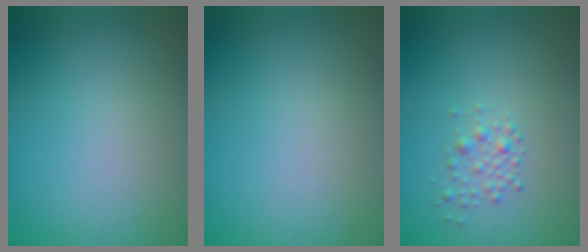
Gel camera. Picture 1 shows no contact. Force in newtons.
{"total": 0.0}
{"total": 1.4, "press": 1.4, "slide": 0.0}